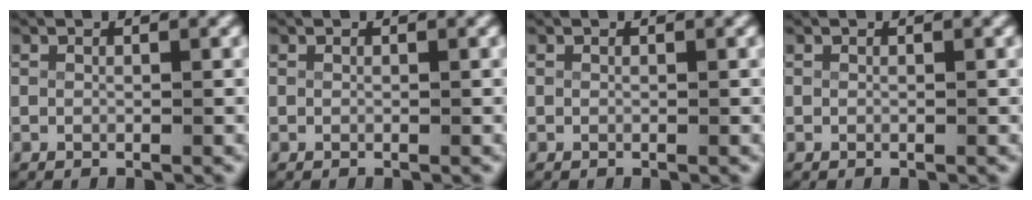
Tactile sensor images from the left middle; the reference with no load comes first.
{"total": 0.0}
{"total": 0.0}
{"total": 0.0}